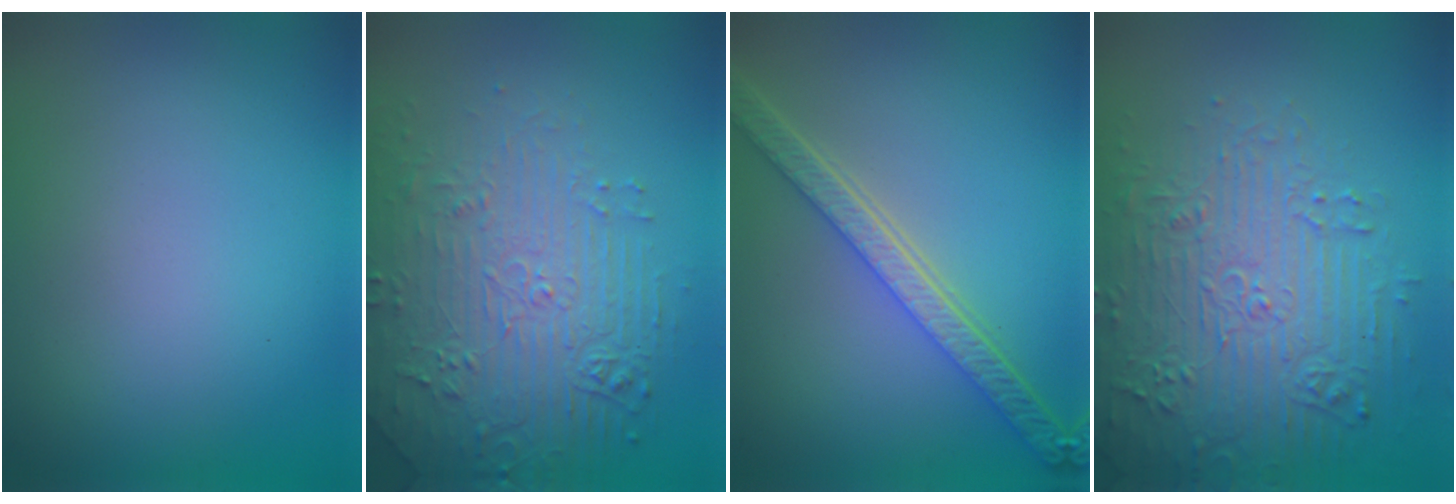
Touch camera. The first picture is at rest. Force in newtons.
{"total": 4.5, "press": 4.2, "slide": 1.7}
{"total": 5.2, "press": 4.0, "slide": 3.3}
{"total": 7.0, "press": 6.9, "slide": 1.6}